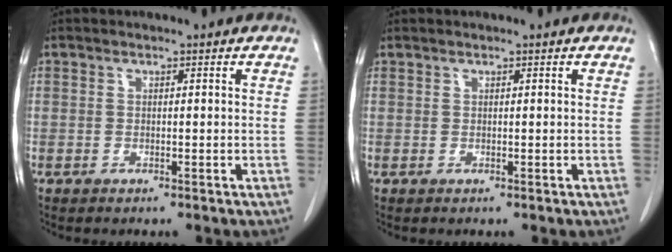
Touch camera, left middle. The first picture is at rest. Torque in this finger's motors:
{"motor_torque": [0.76, -0.94, 0.06, -0.01]}